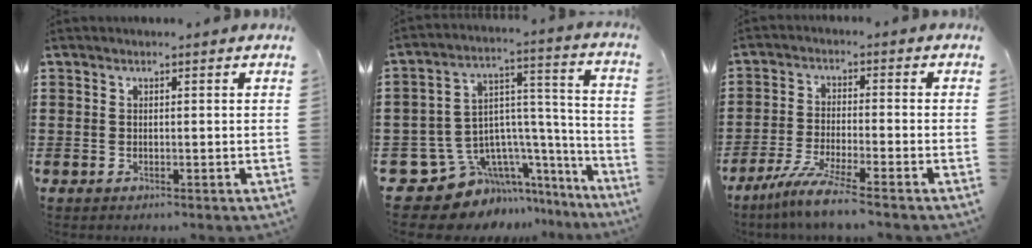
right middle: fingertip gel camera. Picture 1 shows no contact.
{"total": 9.6, "force": [-6.3, 6.6, 2.8], "torque": [-0.075, -0.007, -0.108]}
{"total": 6.0, "force": [-4.8, -0.3, 3.7], "torque": [-0.084, -0.022, -0.092]}